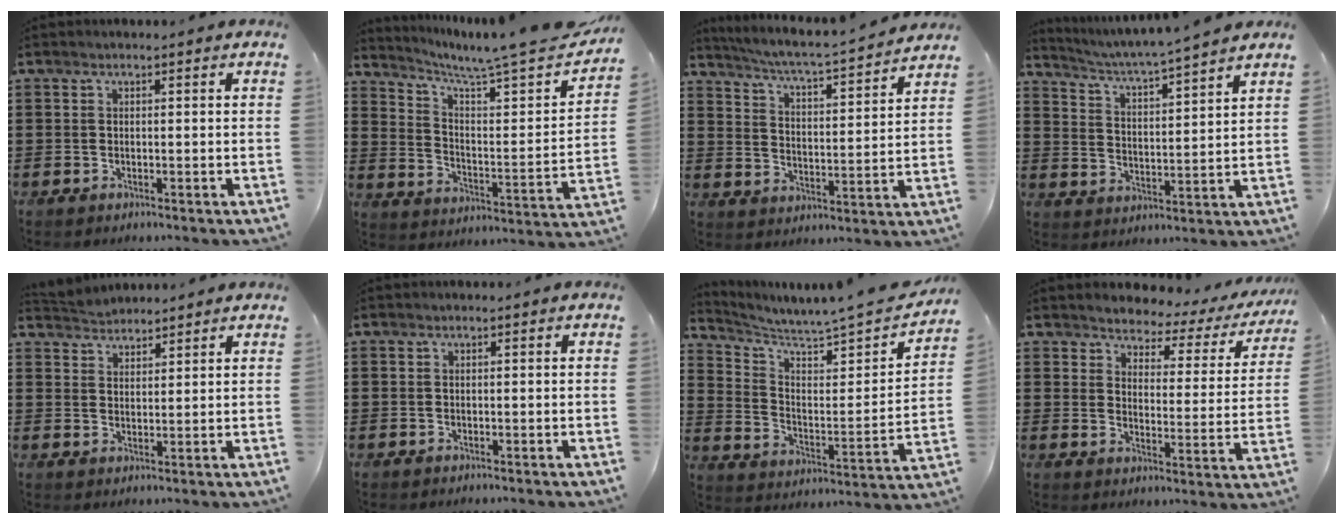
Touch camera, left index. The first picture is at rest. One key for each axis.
{"total": 5.8, "fx": 4.7, "fy": -0.4, "fz": 3.4, "tx": -0.073, "ty": -0.052, "tz": 0.064}
{"total": 4.2, "fx": 3.9, "fy": -0.4, "fz": 1.5, "tx": -0.050, "ty": -0.038, "tz": 0.059}
{"total": 3.8, "fx": 3.5, "fy": -0.8, "fz": 1.2, "tx": -0.043, "ty": -0.035, "tz": 0.051}
{"total": 2.9, "fx": 2.8, "fy": 0.4, "fz": -0.5, "tx": -0.001, "ty": -0.007, "tz": 0.052}
{"total": 0.0}
{"total": 3.5, "fx": 3.1, "fy": 0.2, "fz": 1.7, "tx": -0.054, "ty": -0.040, "tz": 0.041}
{"total": 2.9, "fx": 2.7, "fy": 1.0, "fz": 0.1, "tx": -0.025, "ty": -0.022, "tz": 0.039}